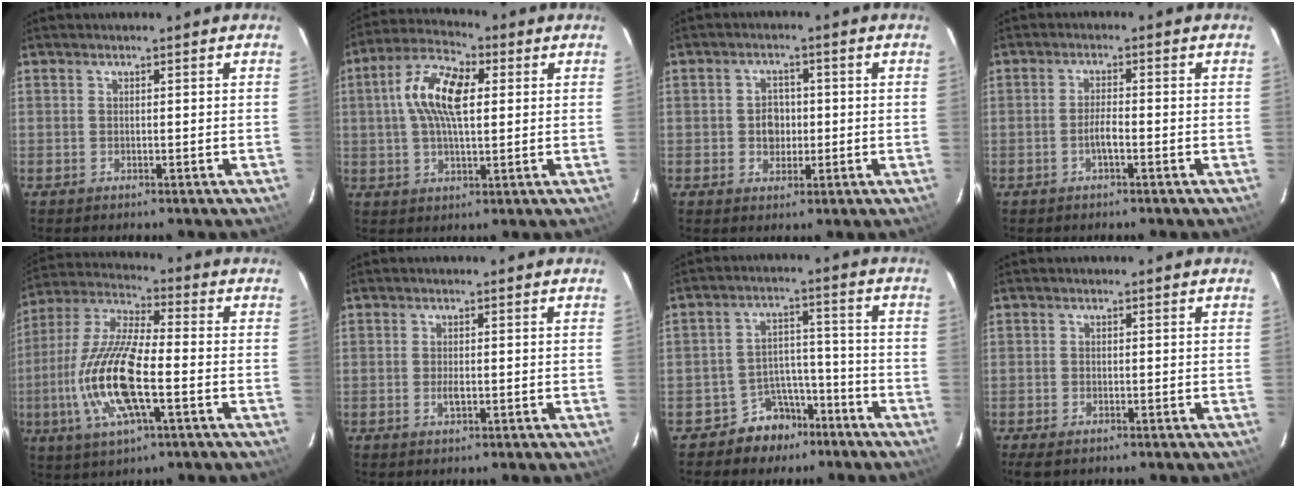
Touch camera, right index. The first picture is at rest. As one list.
[{"total": 11.3, "force": [2.0, 5.0, 9.9], "torque": [-0.193, 0.024, 0.030]}, {"total": 4.0, "force": [-0.2, 3.5, 1.9], "torque": [-0.034, 0.010, 0.001]}, {"total": 2.5, "force": [-1.2, 0.3, 2.2], "torque": [-0.045, 0.003, -0.022]}, {"total": 16.7, "force": [-4.2, 4.7, 15.4], "torque": [-0.324, -0.009, -0.085]}, {"total": 1.6, "force": [-0.4, 0.6, 1.4], "torque": [-0.028, -0.002, -0.006]}, {"total": 7.8, "force": [-5.6, 5.2, 1.3], "torque": [-0.026, 0.033, -0.081]}, {"total": 2.7, "force": [-1.9, 1.1, 1.6], "torque": [-0.039, -0.008, -0.035]}]